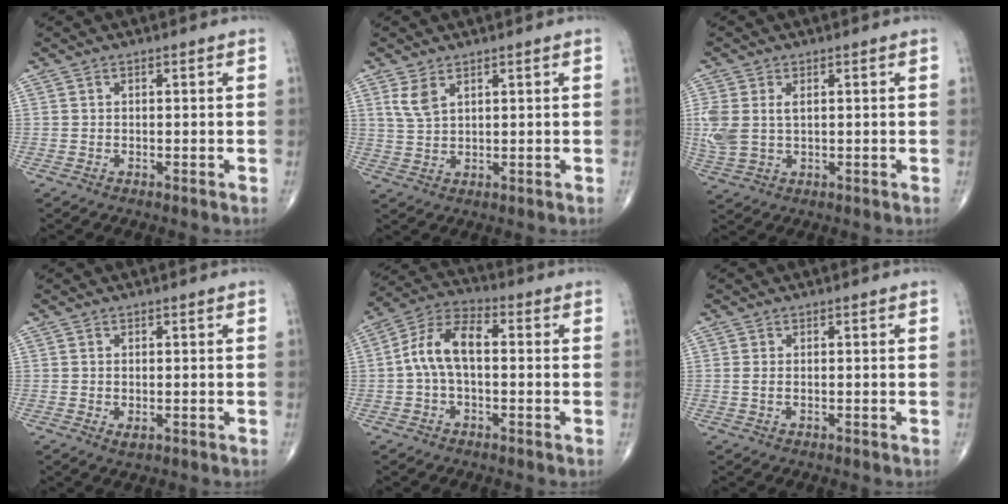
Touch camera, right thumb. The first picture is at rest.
{"total": 3.7, "force": [2.1, 1.7, 2.5], "torque": [-0.053, -0.004, 0.050]}
{"total": 7.1, "force": [1.1, 4.4, 5.5], "torque": [-0.145, 0.006, 0.031]}
{"total": 1.5, "force": [-0.3, 0.8, 1.2], "torque": [-0.024, -0.002, -0.003]}
{"total": 9.9, "force": [0.0, 5.2, 8.4], "torque": [-0.165, 0.036, -0.008]}
{"total": 0.9, "force": [0.0, 0.4, 0.8], "torque": [-0.022, -0.002, 0.001]}